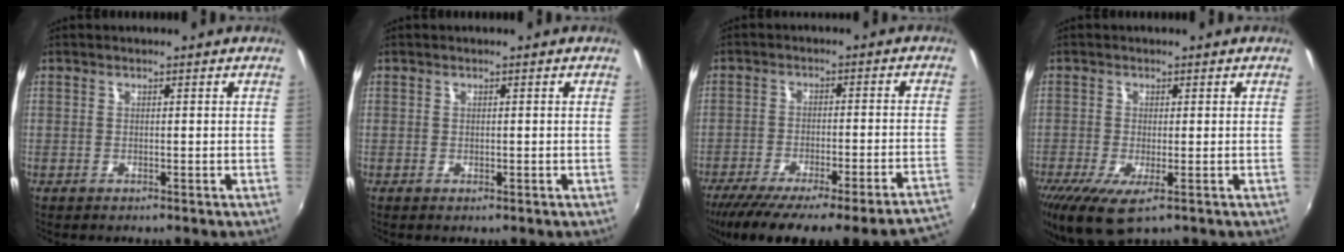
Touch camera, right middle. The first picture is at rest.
{"total": 0.0}
{"total": 22.5, "force": [-19.1, 1.3, 11.8], "torque": [-0.176, -0.049, -0.264]}
{"total": 6.7, "force": [-3.1, 1.9, 5.6], "torque": [-0.119, -0.030, -0.053]}